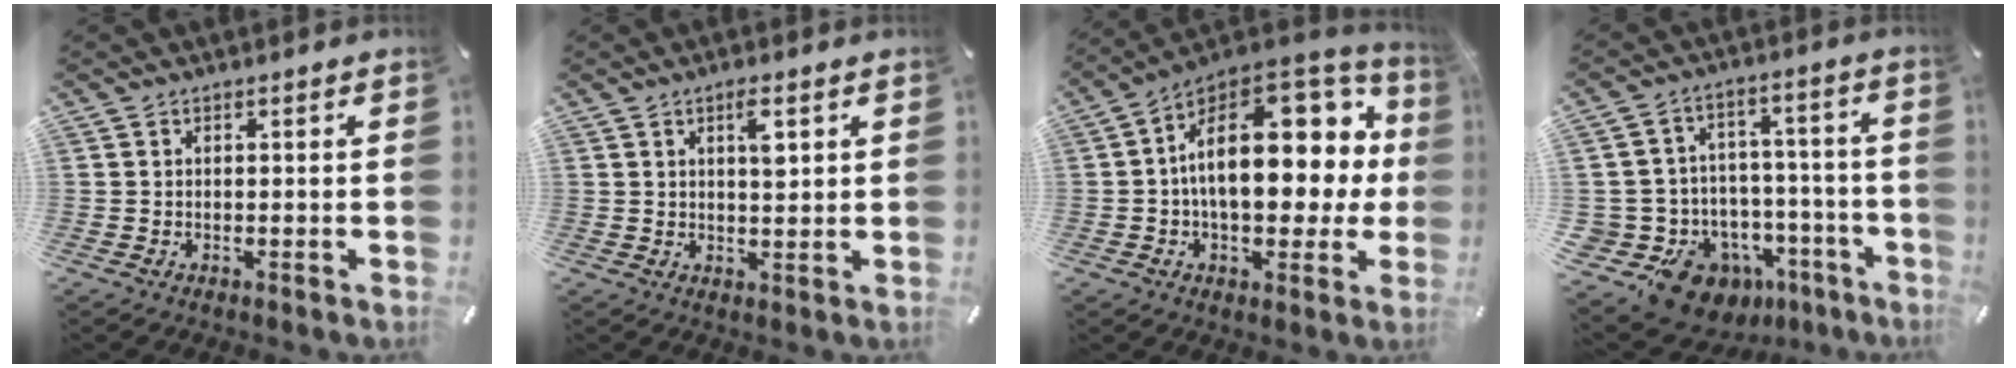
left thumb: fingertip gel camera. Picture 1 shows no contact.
{"total": 4.5, "force": [1.8, 1.5, 3.8], "torque": [-0.057, -0.004, 0.024]}
{"total": 23.6, "force": [4.4, 13.5, 18.9], "torque": [-0.281, -0.032, 0.080]}
{"total": 14.3, "force": [-8.7, 10.2, 4.9], "torque": [-0.071, 0.045, -0.133]}